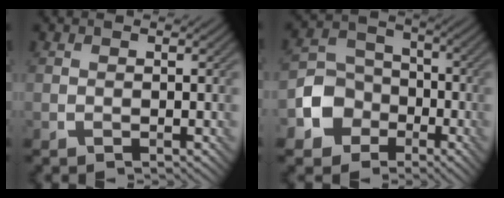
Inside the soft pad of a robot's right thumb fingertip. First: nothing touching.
{"total": 7.1, "force": [-3.1, 5.8, 2.6], "torque": [-0.054, 0.006, -0.079]}